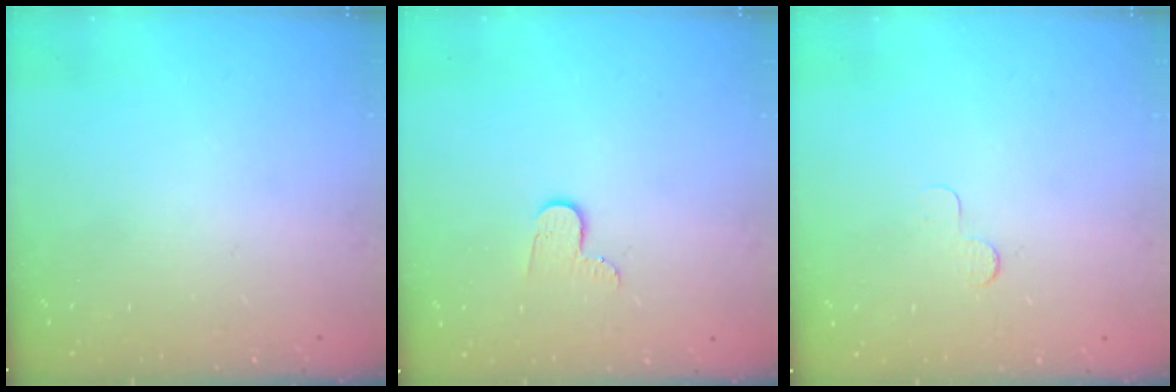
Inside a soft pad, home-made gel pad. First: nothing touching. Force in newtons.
{"total": 4.6, "press": 4.6, "slide": 0.5}
{"total": 3.0, "press": 2.9, "slide": 0.3}